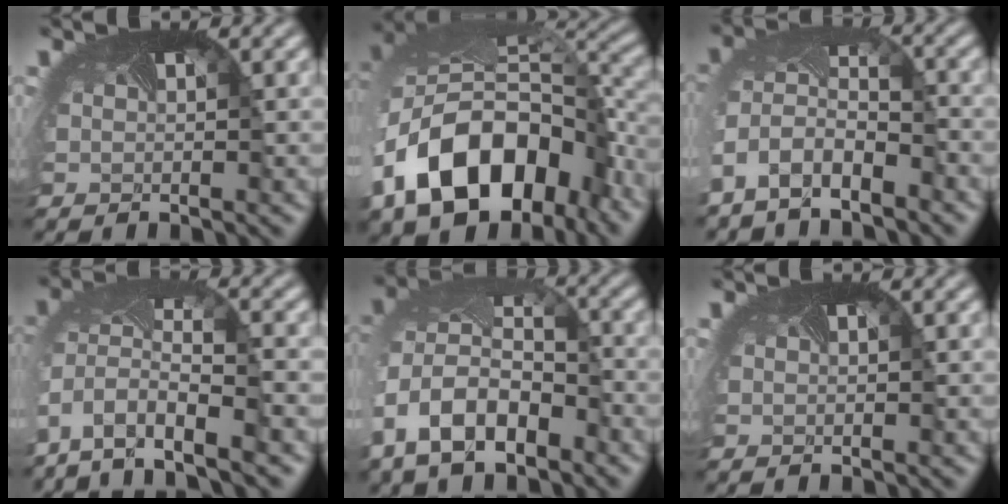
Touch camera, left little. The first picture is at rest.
{"total": 14.6, "force": [-6.2, 9.9, 8.7], "torque": [-0.186, -0.043, -0.093]}
{"total": 4.9, "force": [-3.5, 2.6, 2.3], "torque": [-0.072, -0.019, -0.064]}
{"total": 8.6, "force": [-5.6, 3.7, 5.3], "torque": [-0.138, -0.028, -0.084]}
{"total": 10.5, "force": [-4.3, 7.3, 6.2], "torque": [-0.141, -0.033, -0.057]}
{"total": 0.0}